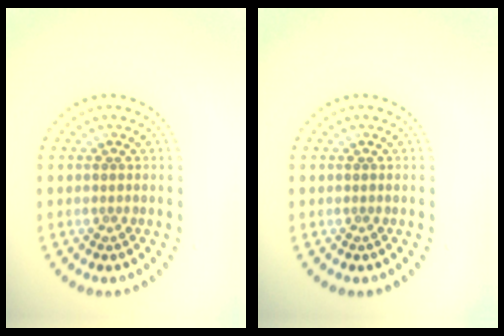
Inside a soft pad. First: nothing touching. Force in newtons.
{"total": 0.0}